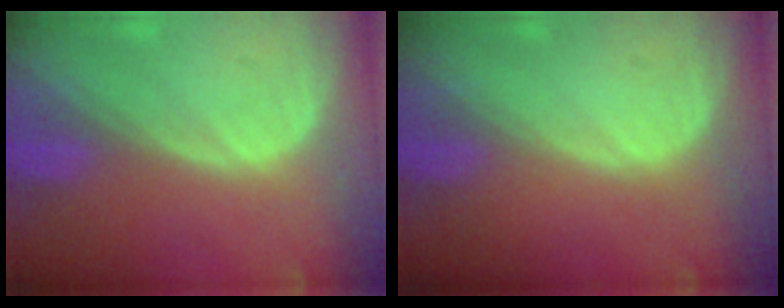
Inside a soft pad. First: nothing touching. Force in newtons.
{"total": 0.0}